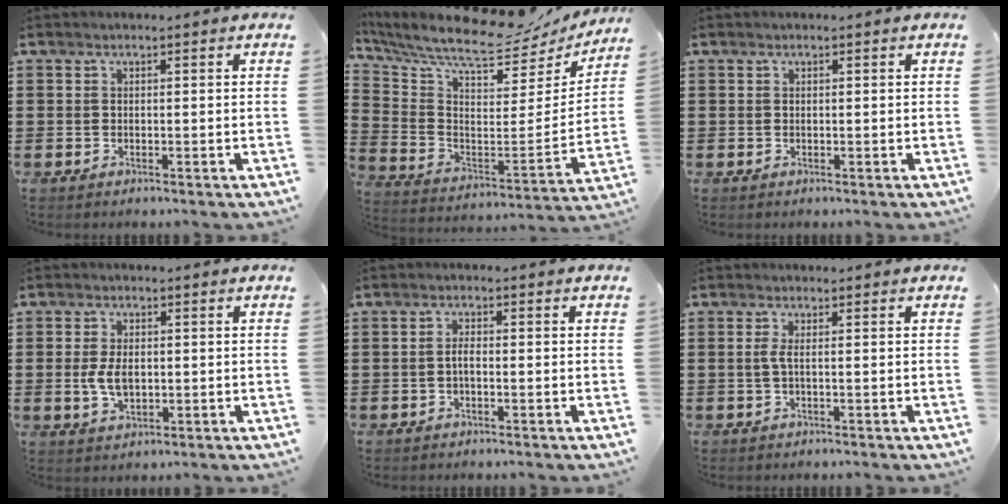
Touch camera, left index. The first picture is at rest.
{"total": 9.5, "force": [8.4, 1.5, 4.2], "torque": [-0.114, -0.073, 0.139]}
{"total": 0.0}
{"total": 4.6, "force": [-0.1, 2.7, 3.7], "torque": [-0.087, 0.002, -0.006]}
{"total": 1.8, "force": [-0.6, 0.5, 1.6], "torque": [-0.038, -0.001, -0.015]}
{"total": 1.6, "force": [-0.2, -0.1, 1.6], "torque": [-0.039, -0.005, -0.005]}